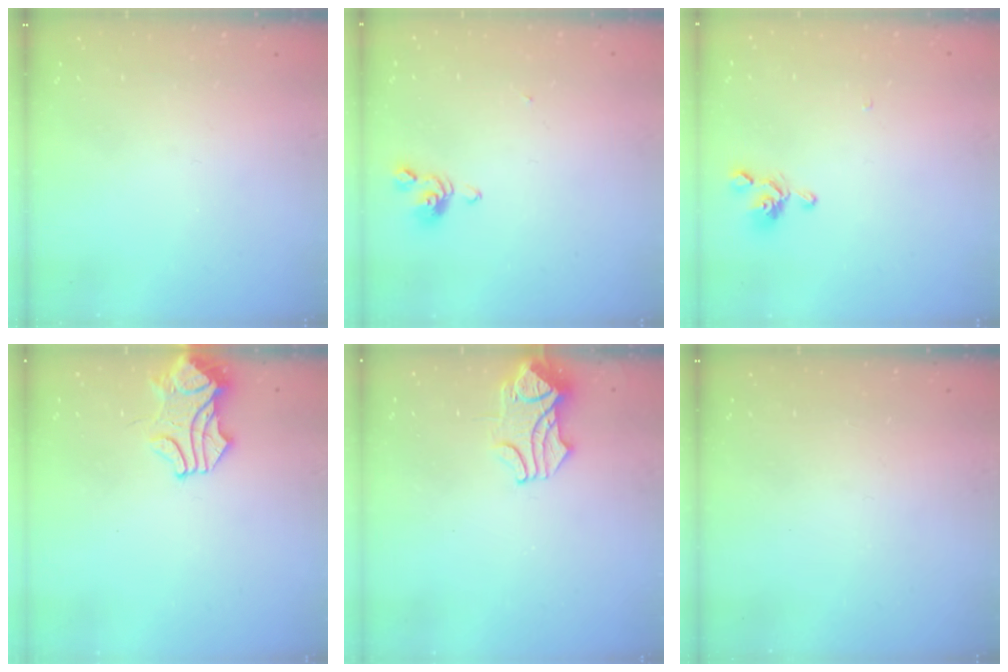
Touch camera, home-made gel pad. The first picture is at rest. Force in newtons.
{"total": 1.2, "press": 1.1, "slide": 0.4}
{"total": 0.8, "press": 0.6, "slide": 0.5}
{"total": 1.9, "press": 1.7, "slide": 0.8}
{"total": 1.2, "press": 0.0, "slide": 1.2}
{"total": 0.0}